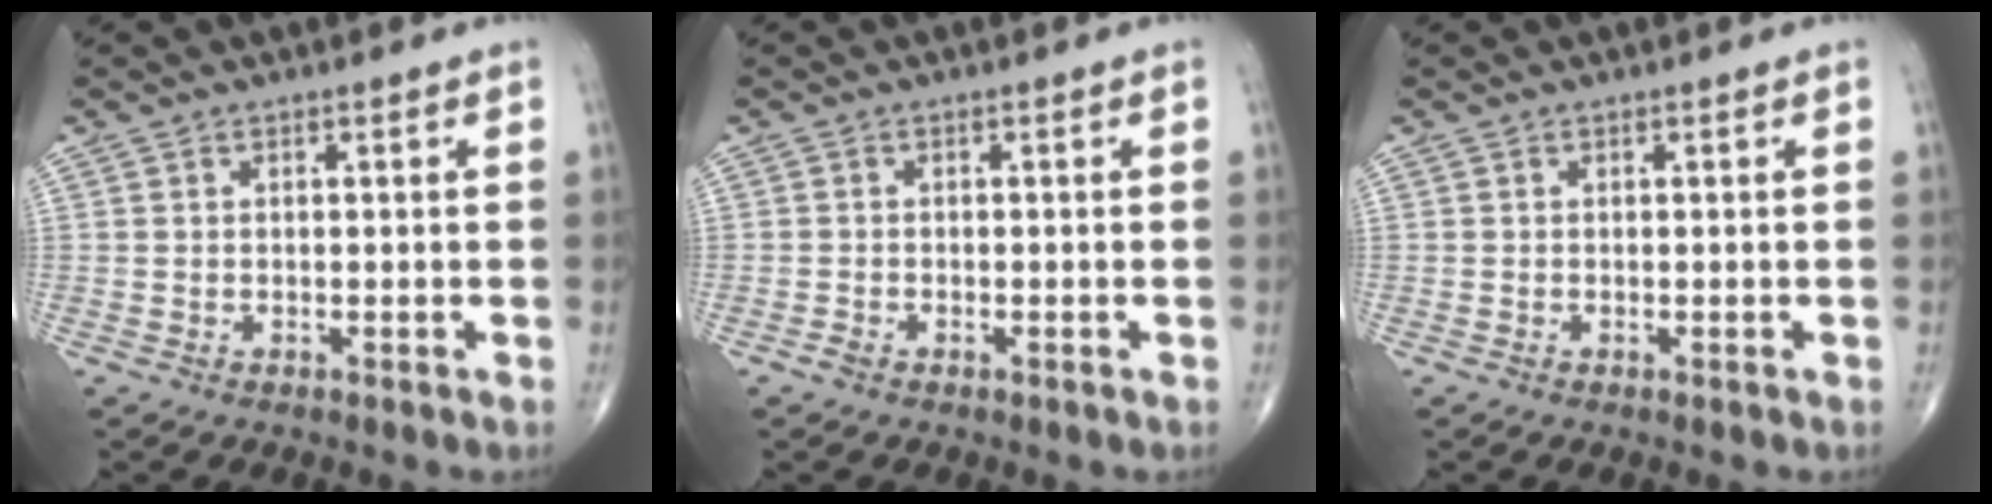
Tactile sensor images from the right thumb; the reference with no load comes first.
{"total": 0.9, "force": [-0.6, 0.5, 0.4], "torque": [-0.013, -0.001, -0.015]}
{"total": 0.0}